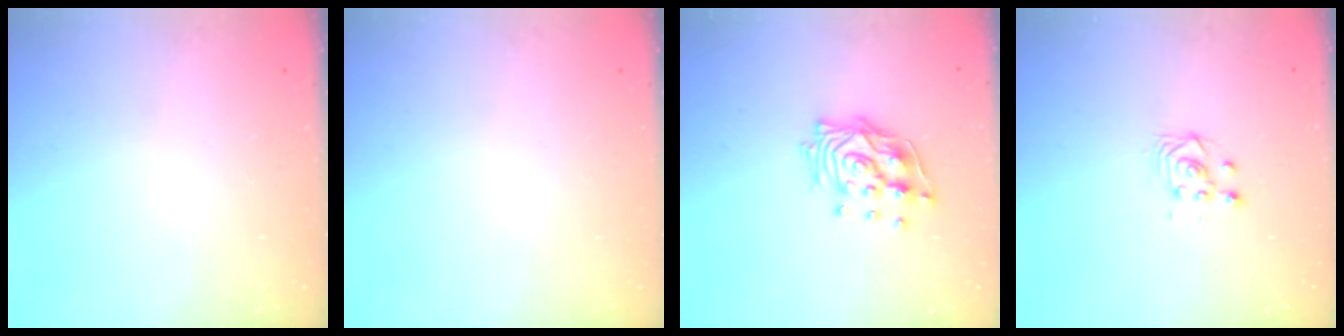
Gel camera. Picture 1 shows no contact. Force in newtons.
{"total": 0.0}
{"total": 13.3, "press": 13.3, "slide": 1.2}
{"total": 2.9, "press": 2.9, "slide": 0.6}